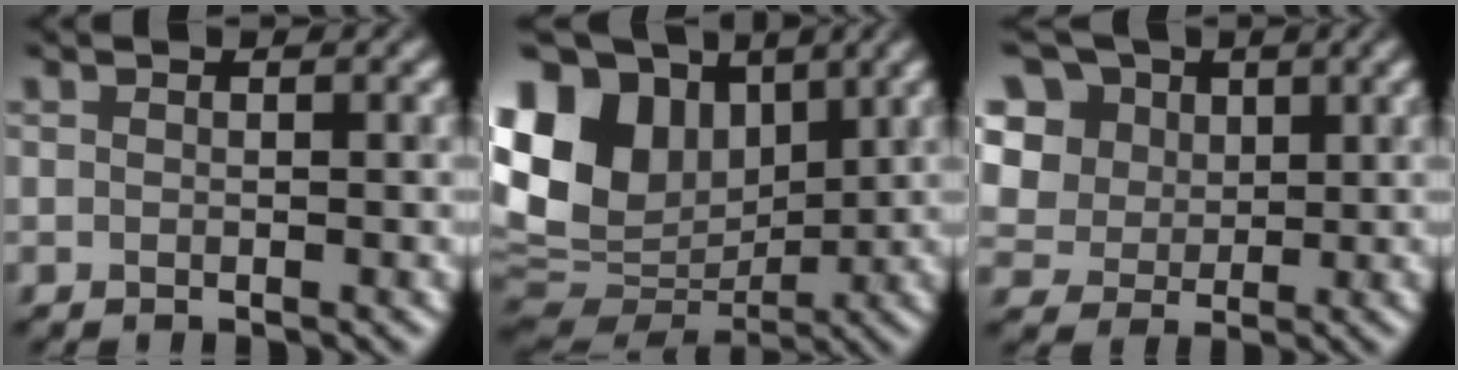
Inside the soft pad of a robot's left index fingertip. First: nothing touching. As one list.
[{"total": 16.3, "force": [4.7, 12.1, 10.0], "torque": [-0.229, 0.033, 0.093]}, {"total": 11.2, "force": [5.0, 8.7, 5.0], "torque": [-0.127, 0.028, 0.081]}]